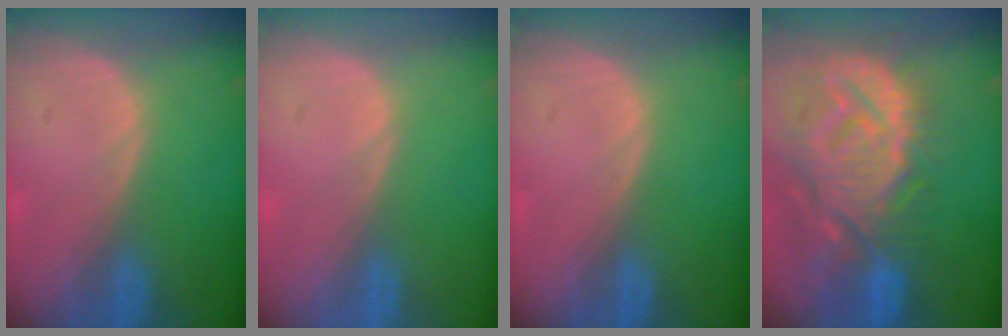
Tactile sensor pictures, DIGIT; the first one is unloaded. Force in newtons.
{"total": 0.0}
{"total": 0.0}
{"total": 14.4, "press": 12.4, "slide": 7.3}